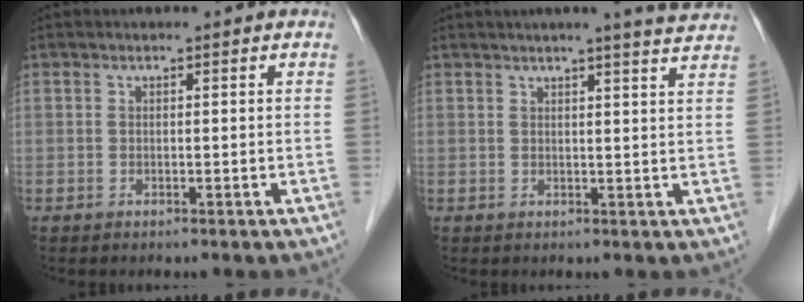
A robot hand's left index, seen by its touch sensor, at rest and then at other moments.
{"total": 7.0, "force": [6.2, -0.6, 3.2], "torque": [-0.044, 0.002, 0.058]}